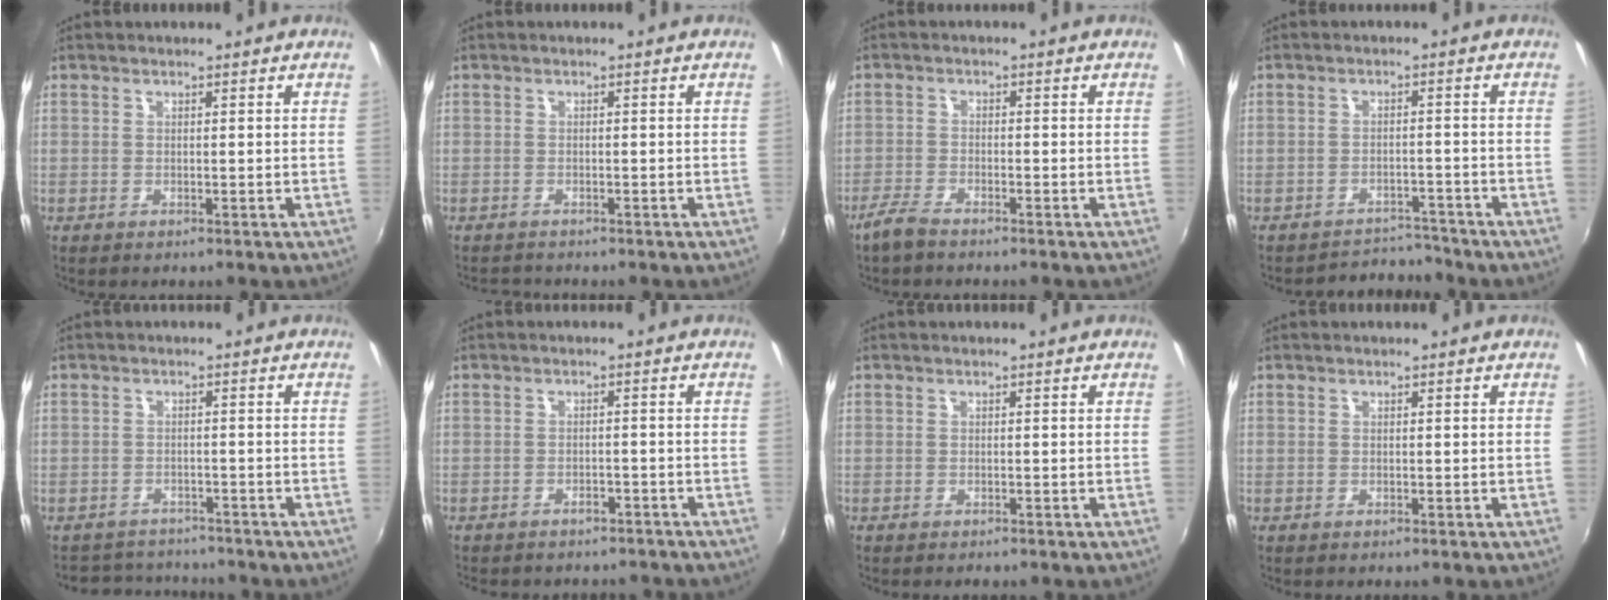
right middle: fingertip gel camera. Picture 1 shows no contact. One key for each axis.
{"total": 2.1, "fx": -2.0, "fy": 0.7, "fz": 0.2, "tx": -0.012, "ty": -0.007, "tz": -0.035}
{"total": 3.6, "fx": -3.1, "fy": 0.8, "fz": 1.8, "tx": -0.055, "ty": -0.004, "tz": -0.064}
{"total": 5.9, "fx": -5.7, "fy": 1.2, "fz": -0.4, "tx": 0.001, "ty": 0.012, "tz": -0.085}
{"total": 5.9, "fx": -5.4, "fy": 2.4, "fz": 0.3, "tx": -0.018, "ty": 0.017, "tz": -0.084}
{"total": 6.5, "fx": -5.7, "fy": 2.5, "fz": 1.8, "tx": -0.046, "ty": -0.007, "tz": -0.073}
{"total": 1.1, "fx": -0.9, "fy": 0.5, "fz": 0.5, "tx": -0.011, "ty": -0.004, "tz": -0.014}
{"total": 0.0}